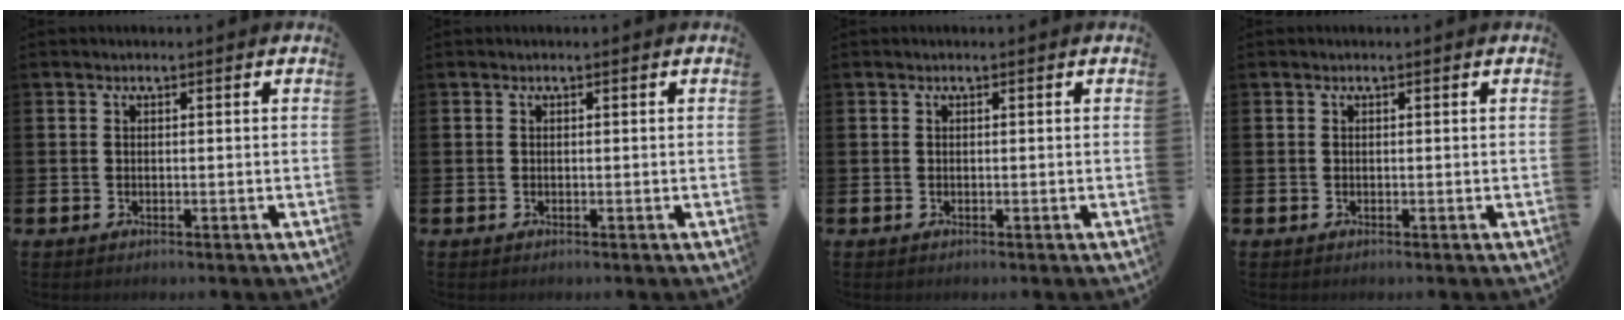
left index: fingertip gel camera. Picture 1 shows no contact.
{"total": 0.0}
{"total": 0.0}
{"total": 0.0}